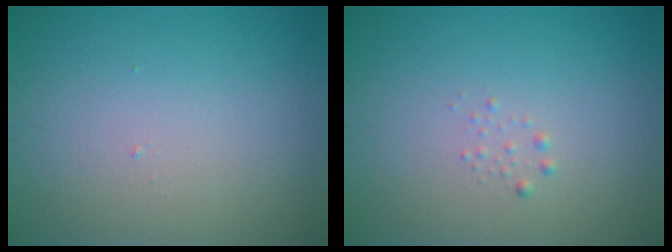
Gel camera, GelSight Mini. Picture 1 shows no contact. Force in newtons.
{"total": 0.6, "press": 0.6, "slide": 0.0}